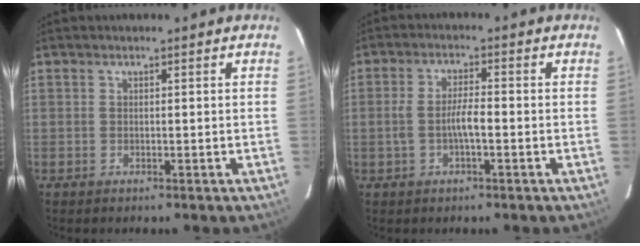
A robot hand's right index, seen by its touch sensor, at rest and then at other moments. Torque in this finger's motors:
{"motor_torque": [0.29, -0.01, 0.45, 0.10]}